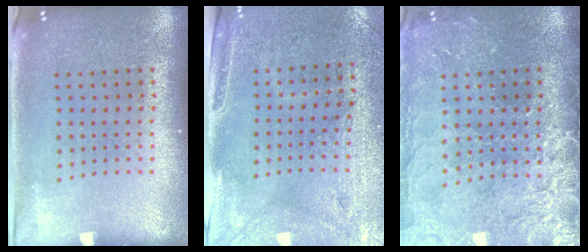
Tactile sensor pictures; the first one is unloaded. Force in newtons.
{"total": 3.0, "press": 2.5, "slide": 1.5}
{"total": 3.8, "press": 3.4, "slide": 1.7}